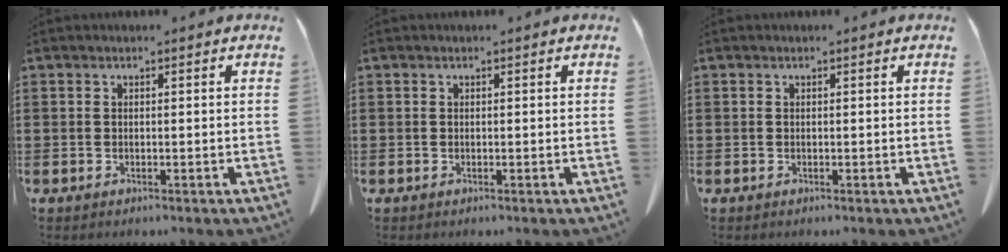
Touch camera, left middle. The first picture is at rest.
{"total": 0.0}
{"total": 0.0}